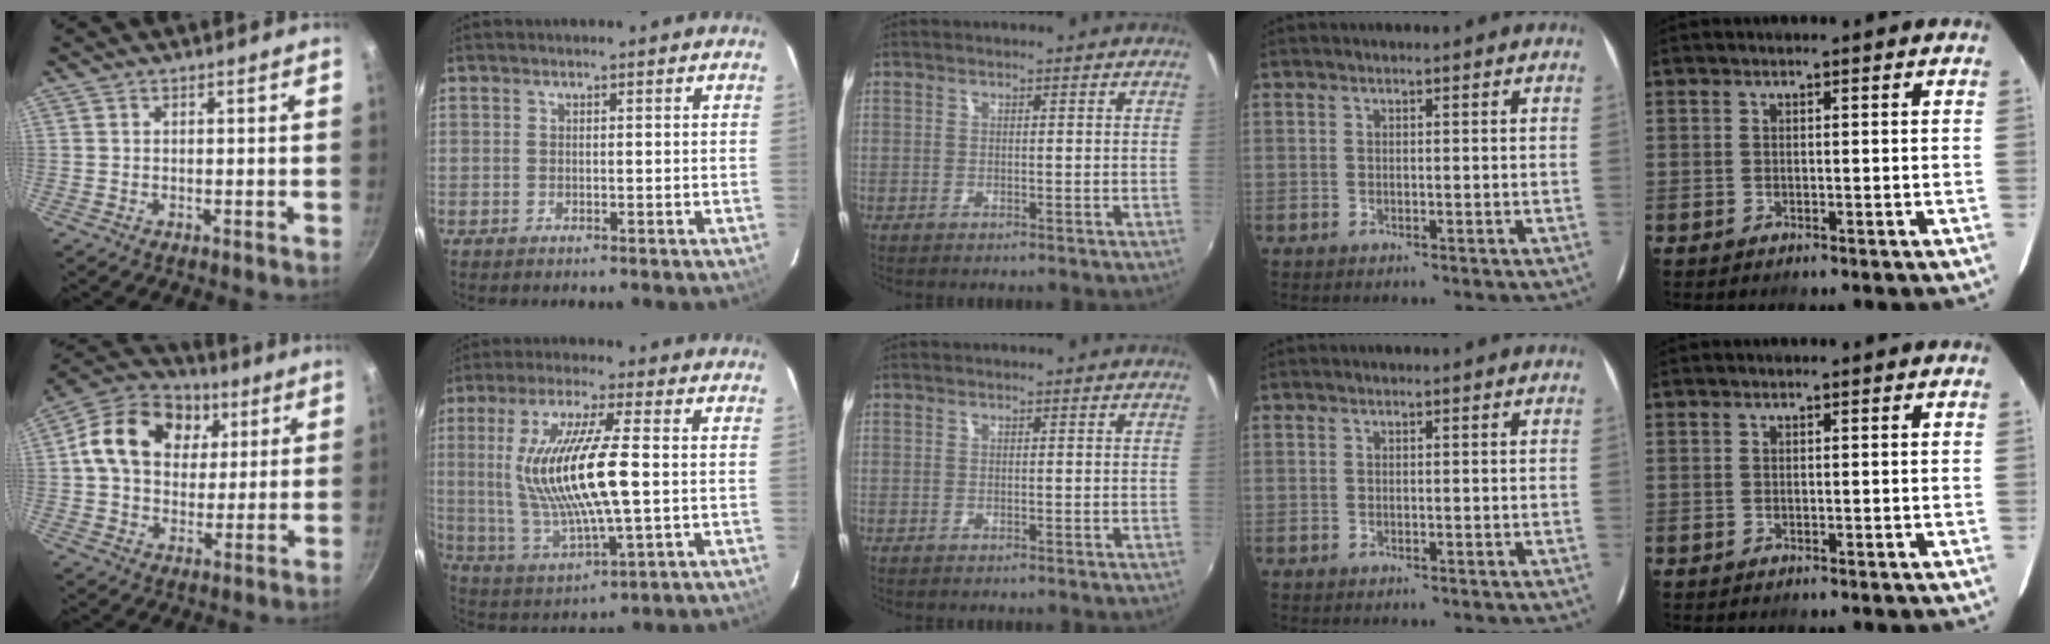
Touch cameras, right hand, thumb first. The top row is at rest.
{"thumb": {"total": 18.2, "force": [4.9, 13.8, 10.8], "torque": [-0.171, 0.012, 0.070]}, "index": {"total": 17.1, "force": [0.8, 3.3, 16.8], "torque": [-0.324, -0.012, 0.028]}}